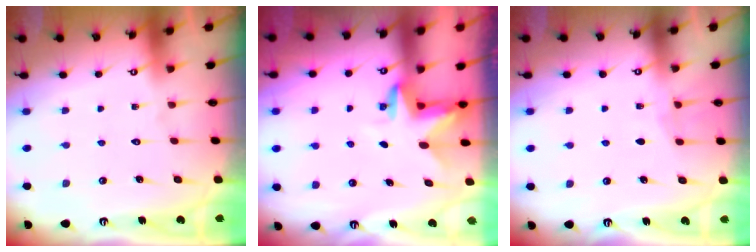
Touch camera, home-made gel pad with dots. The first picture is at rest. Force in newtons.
{"total": 3.4, "press": 3.4, "slide": 0.1}
{"total": 3.7, "press": 3.7, "slide": 0.4}